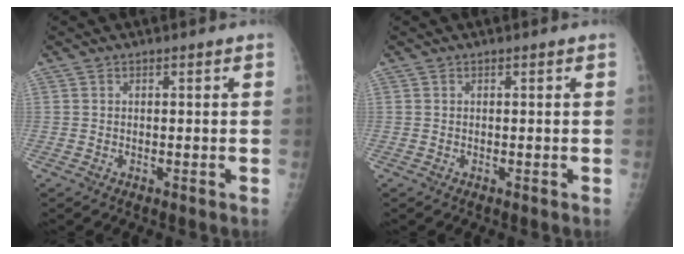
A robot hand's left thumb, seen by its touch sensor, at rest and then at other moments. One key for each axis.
{"total": 0.0}